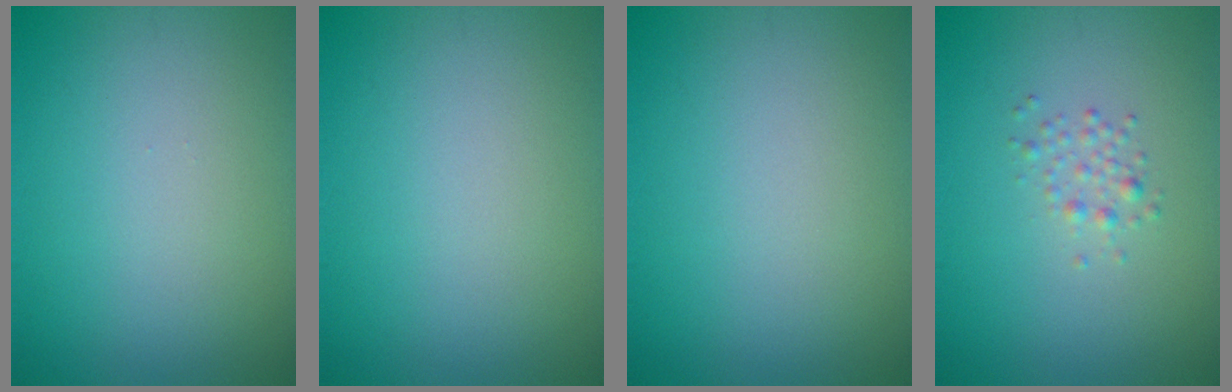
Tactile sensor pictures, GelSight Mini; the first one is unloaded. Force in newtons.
{"total": 0.0}
{"total": 0.0}
{"total": 1.3, "press": 1.3, "slide": 0.0}